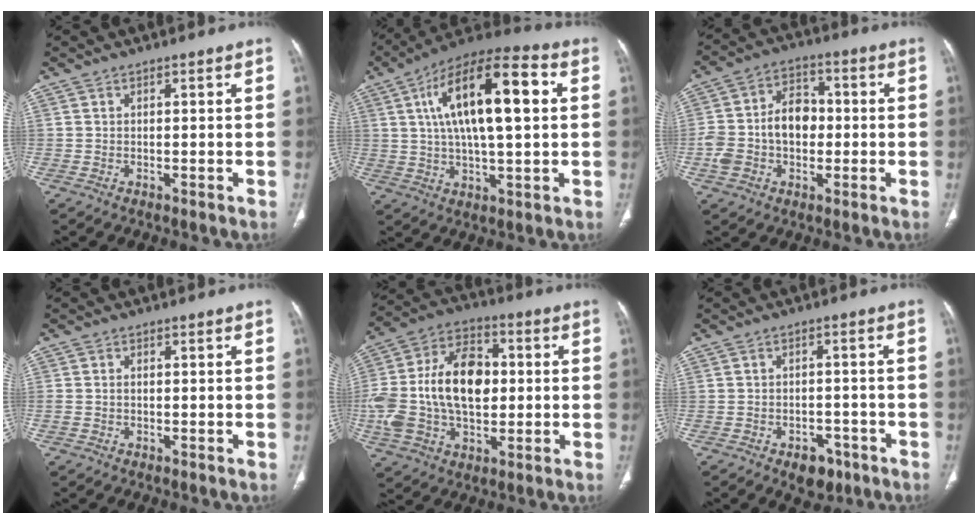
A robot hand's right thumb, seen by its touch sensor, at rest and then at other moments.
{"total": 20.2, "force": [4.4, 7.3, 18.4], "torque": [-0.304, 0.017, 0.065]}
{"total": 12.0, "force": [-1.1, 8.6, 8.3], "torque": [-0.137, 0.036, -0.025]}
{"total": 1.0, "force": [-0.1, 0.8, 0.7], "torque": [-0.018, 0.007, 0.001]}
{"total": 22.9, "force": [1.2, 14.4, 17.7], "torque": [-0.365, 0.015, 0.026]}
{"total": 5.6, "force": [-3.3, 3.6, 2.7], "torque": [-0.017, 0.019, -0.040]}